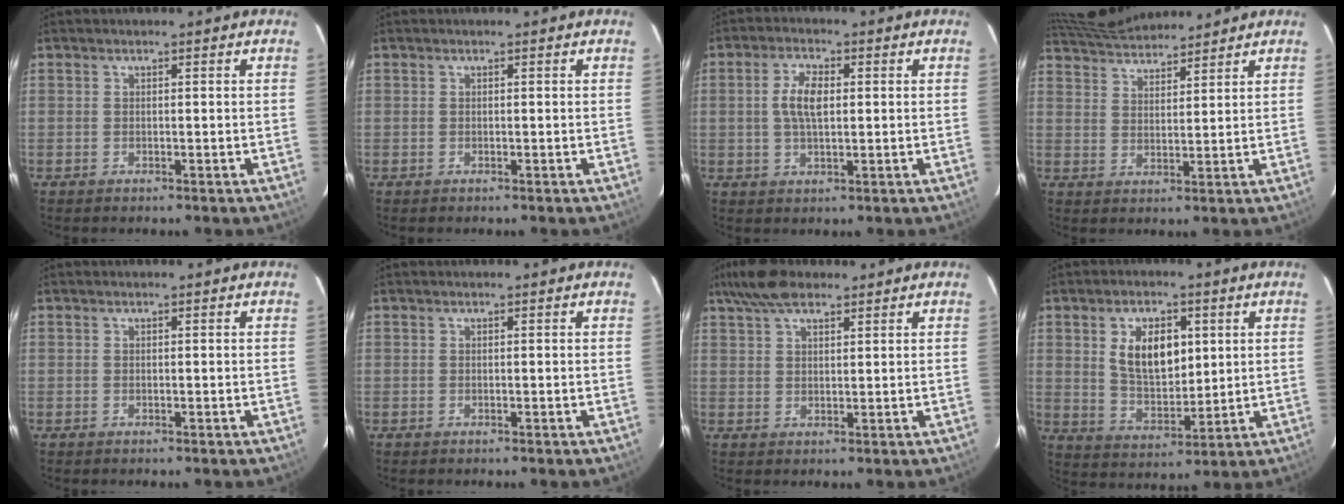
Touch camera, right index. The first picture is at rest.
{"total": 0.0}
{"total": 5.6, "force": [0.7, 2.4, 5.0], "torque": [-0.095, 0.007, 0.014]}
{"total": 11.0, "force": [10.6, 1.4, 2.7], "torque": [-0.053, 0.022, 0.173]}
{"total": 0.0}
{"total": 0.0}
{"total": 6.9, "force": [5.4, 2.4, 3.6], "torque": [-0.072, 0.022, 0.098]}
{"total": 9.3, "force": [3.2, 4.9, 7.2], "torque": [-0.131, 0.002, 0.071]}